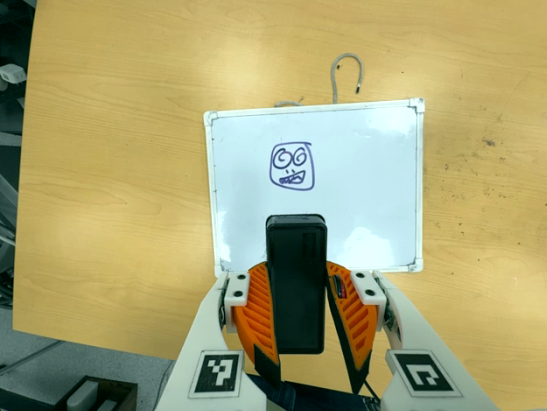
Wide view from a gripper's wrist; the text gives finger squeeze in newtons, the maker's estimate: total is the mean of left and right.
{"total": 7.9, "left": 6.7, "right": 9.1}